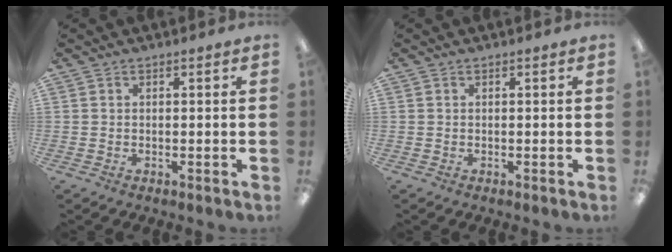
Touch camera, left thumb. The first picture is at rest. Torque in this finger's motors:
{"motor_torque": [0.01, -0.01, 0.05, -0.02, 0.00]}